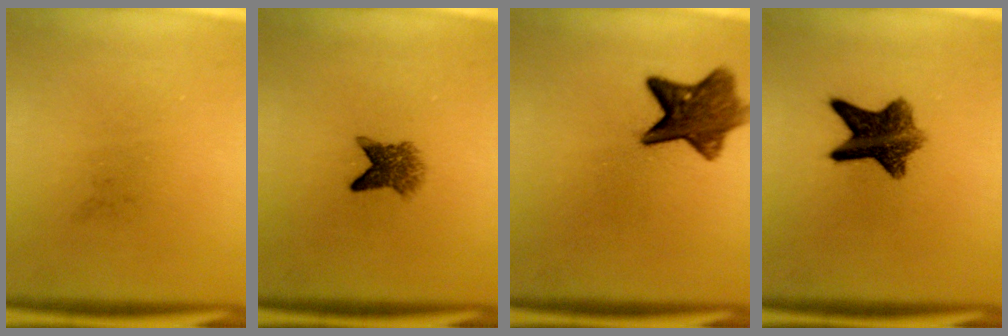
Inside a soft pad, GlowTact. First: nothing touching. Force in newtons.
{"total": 3.6}
{"total": 8.1}
{"total": 8.4}